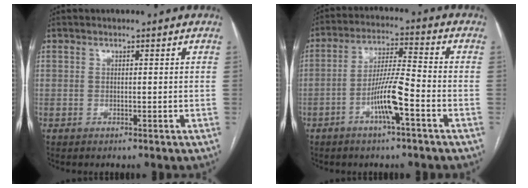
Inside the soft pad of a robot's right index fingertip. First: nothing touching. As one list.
[{"total": 8.4, "force": [-3.6, 0.4, 7.6], "torque": [-0.149, 0.006, -0.067]}]